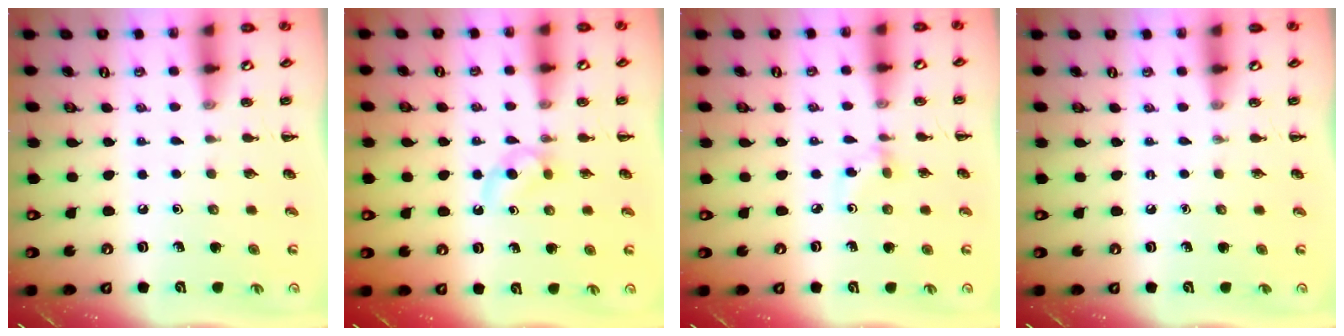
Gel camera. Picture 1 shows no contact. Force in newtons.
{"total": 3.0, "press": 2.8, "slide": 1.1}
{"total": 2.6, "press": 2.5, "slide": 0.8}
{"total": 0.0}